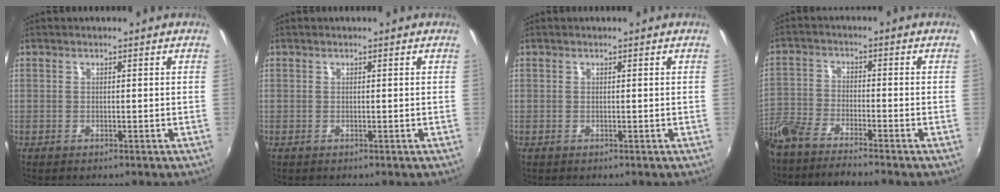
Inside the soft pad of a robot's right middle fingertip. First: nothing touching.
{"total": 0.0}
{"total": 0.0}
{"total": 8.7, "force": [-7.7, 1.1, 3.9], "torque": [-0.105, -0.017, -0.154]}